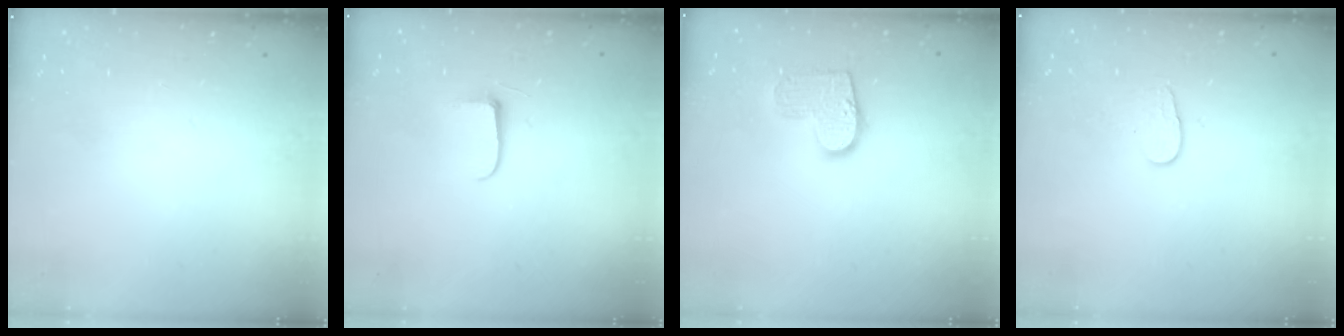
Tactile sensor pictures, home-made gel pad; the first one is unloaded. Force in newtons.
{"total": 5.8, "press": 5.8, "slide": 0.9}
{"total": 10.2, "press": 10.2, "slide": 0.2}
{"total": 5.3, "press": 5.3, "slide": 0.5}